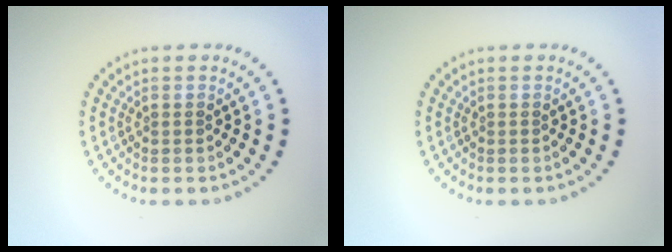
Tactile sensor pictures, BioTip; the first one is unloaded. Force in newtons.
{"total": 0.0}